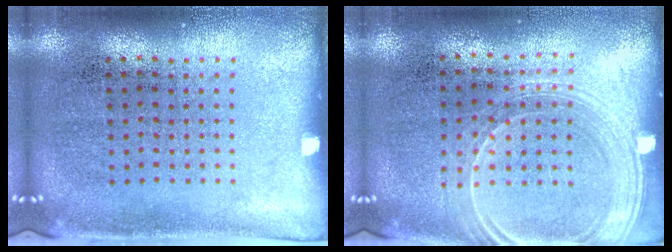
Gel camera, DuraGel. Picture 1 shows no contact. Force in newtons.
{"total": 1.8, "press": 1.6, "slide": 0.7}